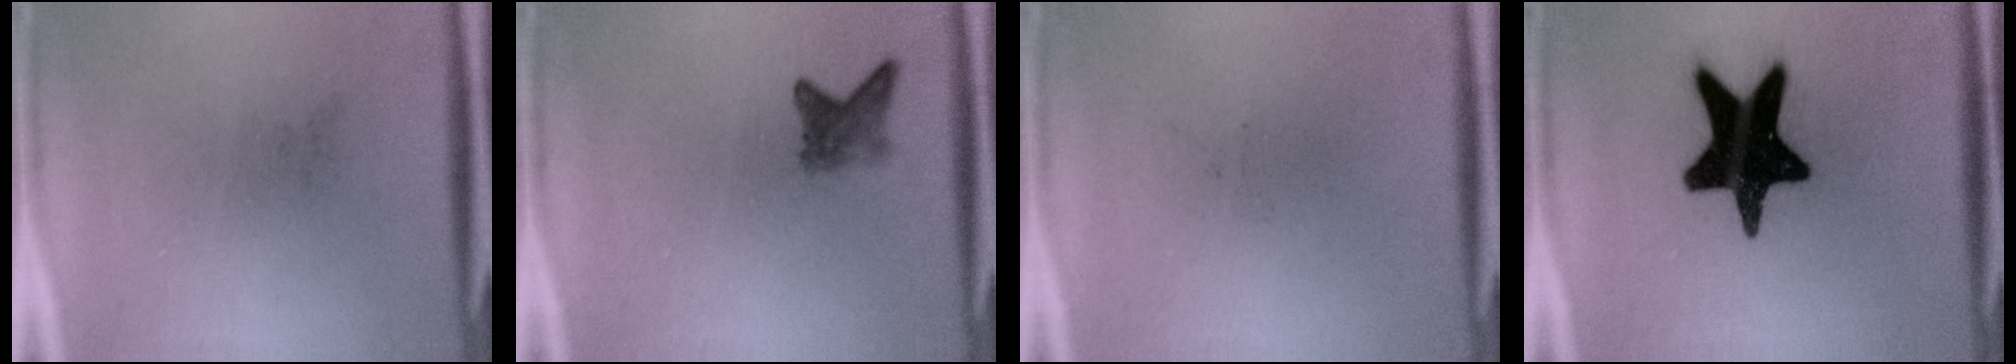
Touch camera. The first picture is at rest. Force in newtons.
{"total": 2.3}
{"total": 0.0}
{"total": 19.7}